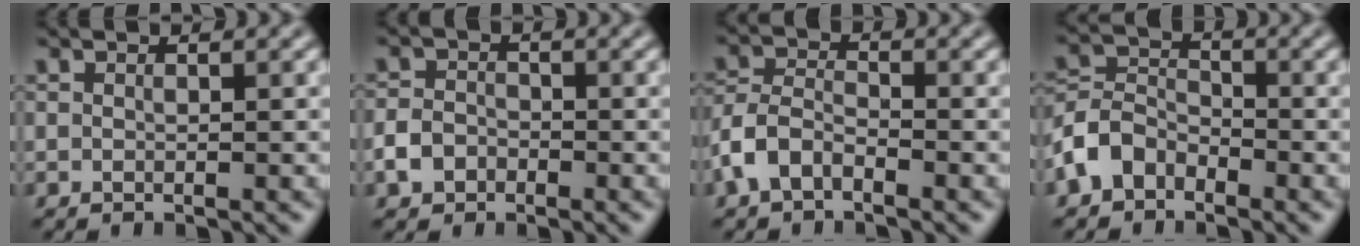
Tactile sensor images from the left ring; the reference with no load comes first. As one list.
[{"total": 2.5, "force": [-1.3, 1.9, 0.9], "torque": [-0.013, 0.004, -0.031]}, {"total": 3.6, "force": [-2.2, 1.9, 2.1], "torque": [-0.045, 0.006, -0.054]}, {"total": 4.0, "force": [-2.5, 2.7, 1.6], "torque": [-0.036, 0.007, -0.061]}]